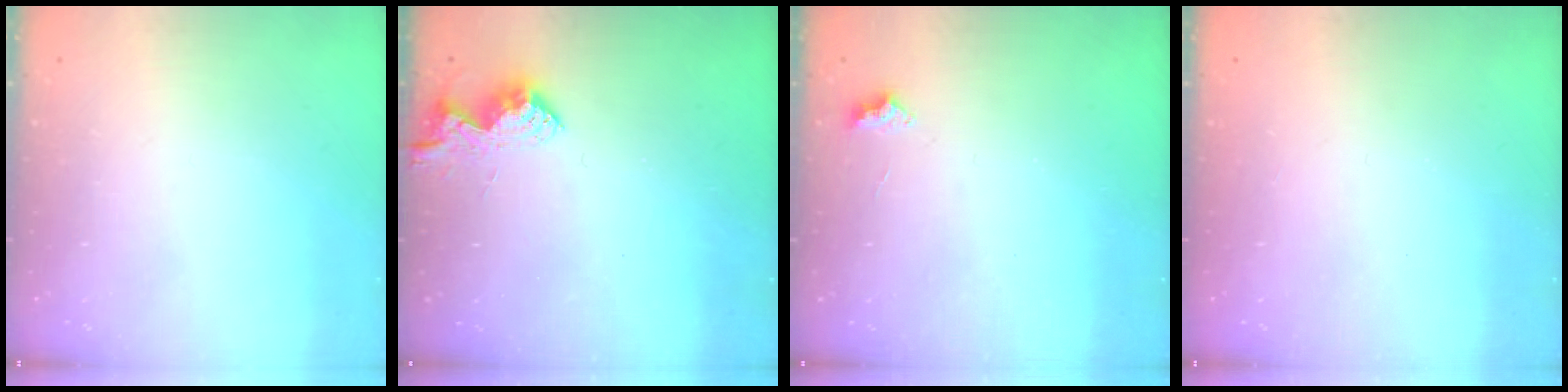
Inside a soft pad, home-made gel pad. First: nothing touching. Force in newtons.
{"total": 10.0, "press": 10.0, "slide": 0.2}
{"total": 2.4, "press": 2.4, "slide": 0.4}
{"total": 1.1, "press": 1.0, "slide": 0.1}